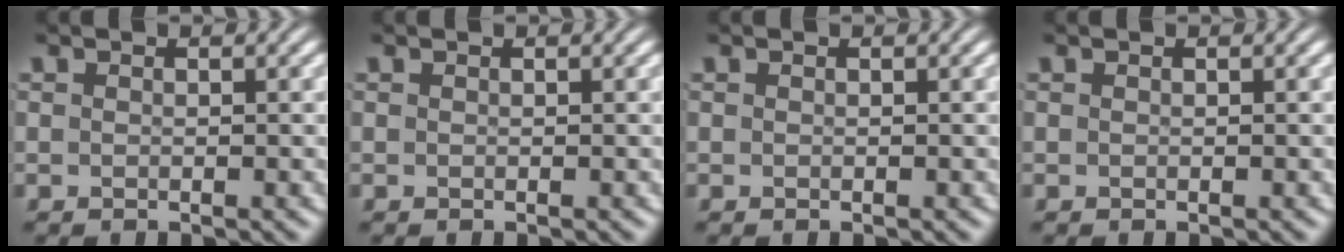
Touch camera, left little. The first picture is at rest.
{"total": 0.0}
{"total": 0.0}
{"total": 0.0}